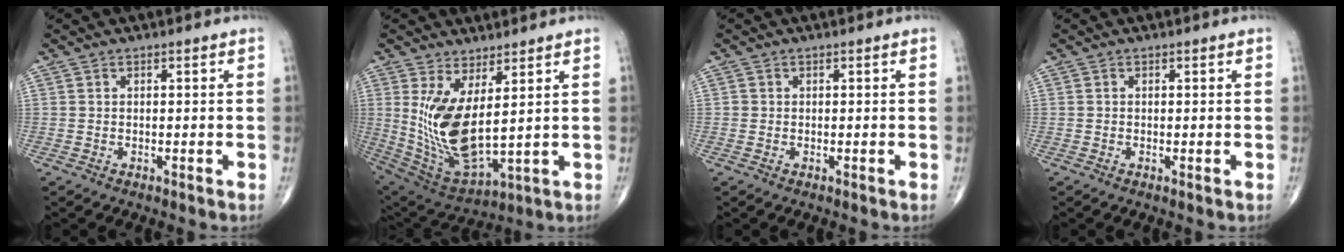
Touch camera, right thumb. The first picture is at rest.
{"total": 13.9, "force": [3.0, 5.5, 12.4], "torque": [-0.250, -0.037, 0.082]}
{"total": 0.5, "force": [0.0, 0.5, 0.0], "torque": [0.002, 0.003, -0.002]}
{"total": 0.0}